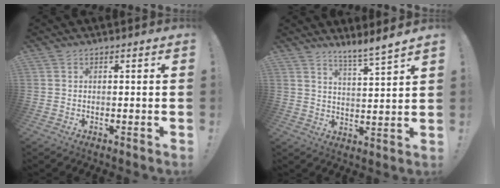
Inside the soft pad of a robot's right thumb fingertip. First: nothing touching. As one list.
[{"total": 6.4, "force": [5.6, -0.8, 3.1], "torque": [-0.054, -0.045, 0.092]}]